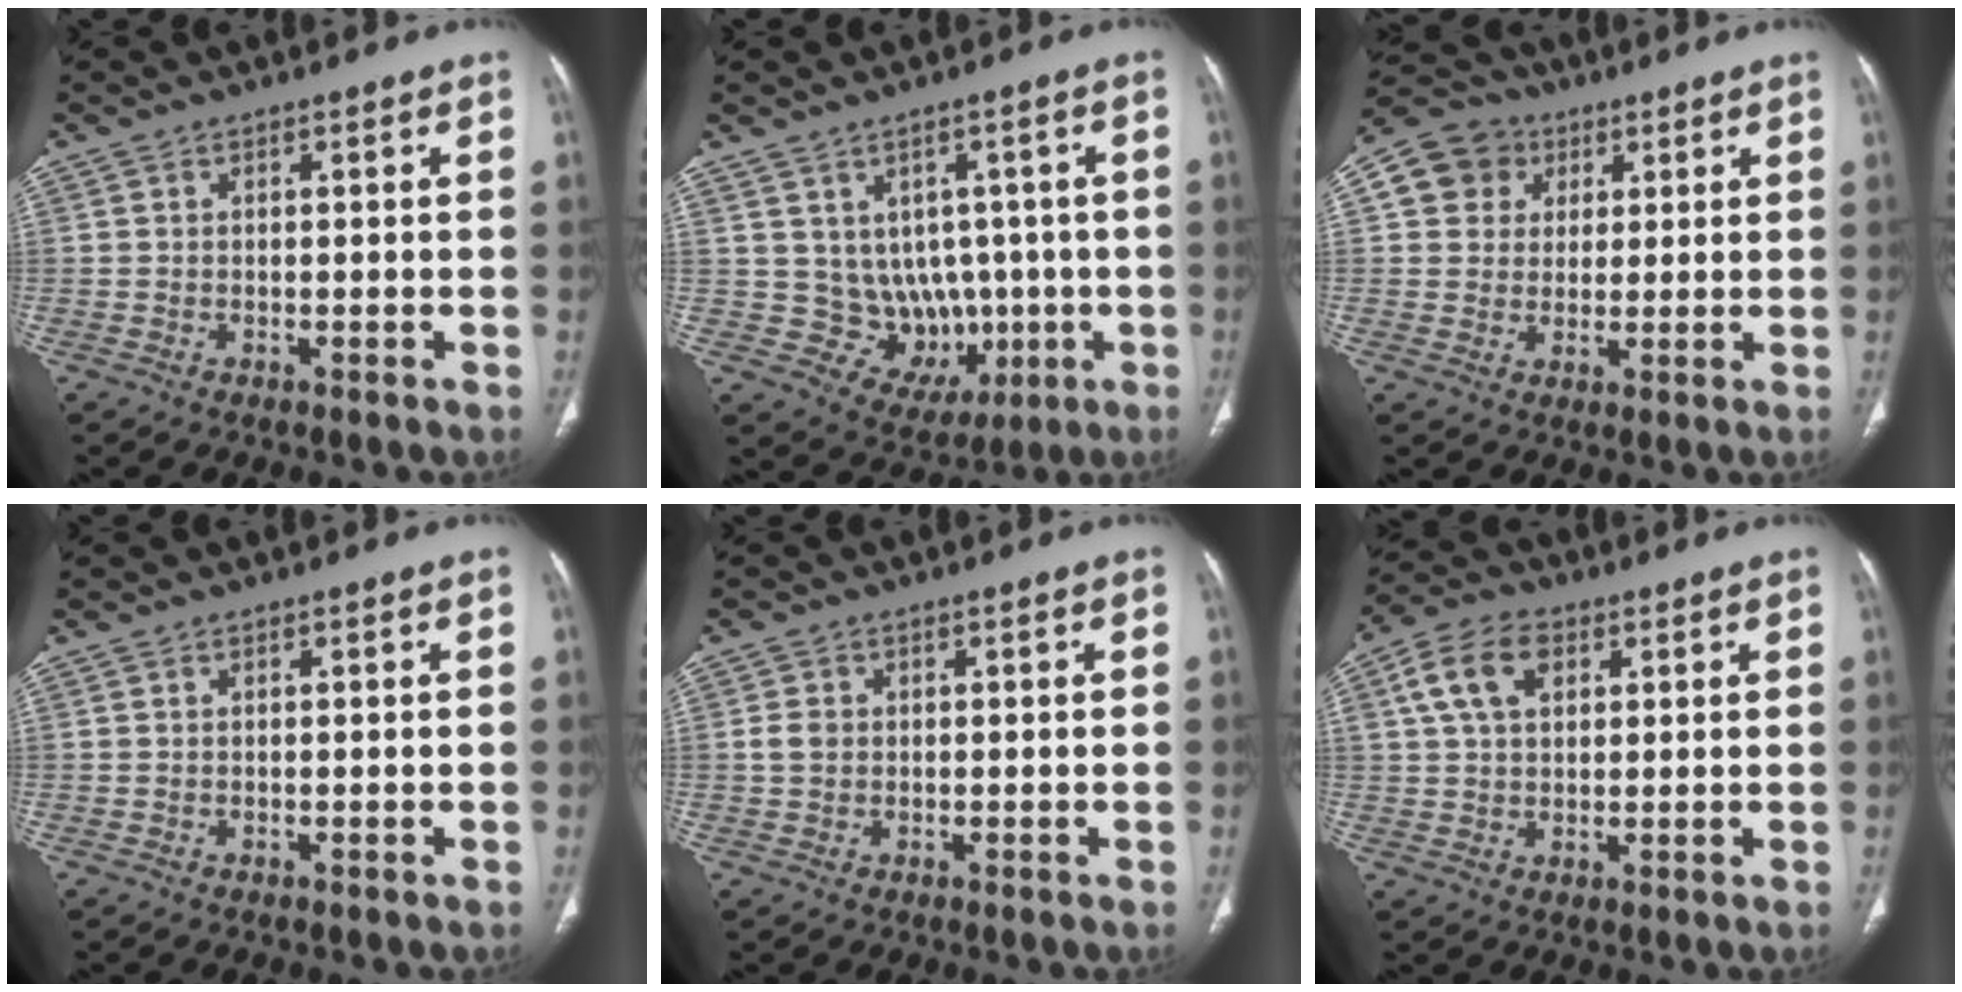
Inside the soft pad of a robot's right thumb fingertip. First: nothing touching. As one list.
[{"total": 9.9, "force": [0.0, 8.4, 5.2], "torque": [-0.023, -0.004, 0.028]}, {"total": 9.1, "force": [2.9, 8.2, 2.5], "torque": [-0.024, 0.005, 0.043]}, {"total": 0.0}, {"total": 2.3, "force": [0.3, 1.9, 1.3], "torque": [-0.022, 0.004, 0.007]}, {"total": 9.1, "force": [3.2, 6.0, 6.1], "torque": [-0.108, 0.009, 0.053]}]